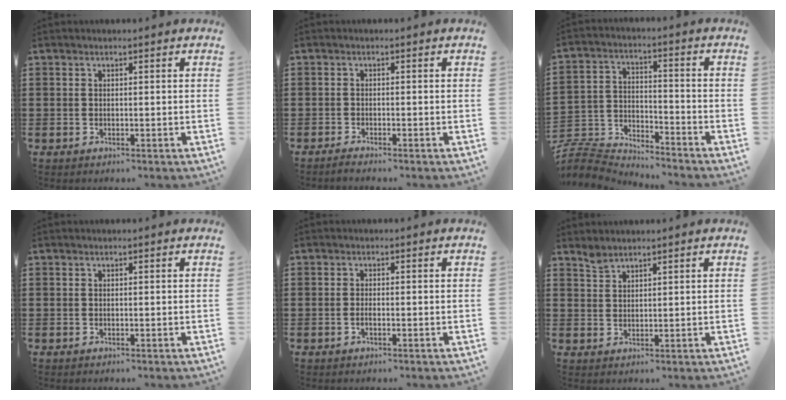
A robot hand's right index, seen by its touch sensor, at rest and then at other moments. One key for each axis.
{"total": 1.0, "fx": -1.0, "fy": -0.1, "fz": 0.2, "tx": -0.005, "ty": 0.001, "tz": -0.020}
{"total": 5.3, "fx": -5.2, "fy": 1.0, "fz": 0.3, "tx": -0.032, "ty": -0.006, "tz": -0.115}
{"total": 0.0}
{"total": 0.9, "fx": -0.4, "fy": 0.2, "fz": 0.8, "tx": -0.017, "ty": -0.004, "tz": -0.006}
{"total": 1.7, "fx": 1.6, "fy": 0.4, "fz": 0.4, "tx": -0.011, "ty": 0.001, "tz": 0.031}